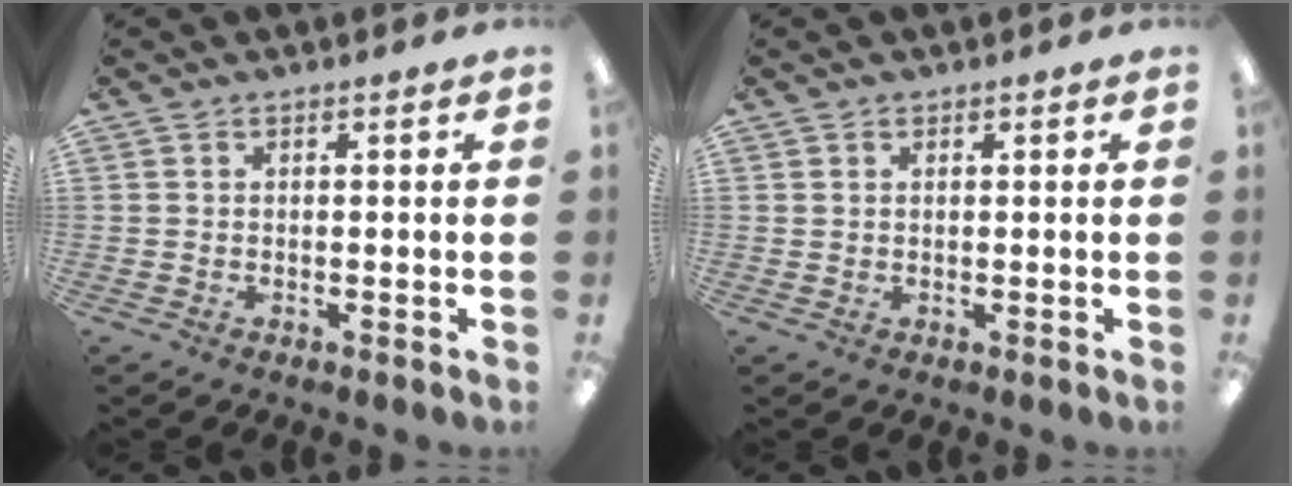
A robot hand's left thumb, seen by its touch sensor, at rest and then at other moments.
{"total": 0.7, "force": [0.4, 0.5, 0.1], "torque": [-0.002, 0.003, 0.008]}